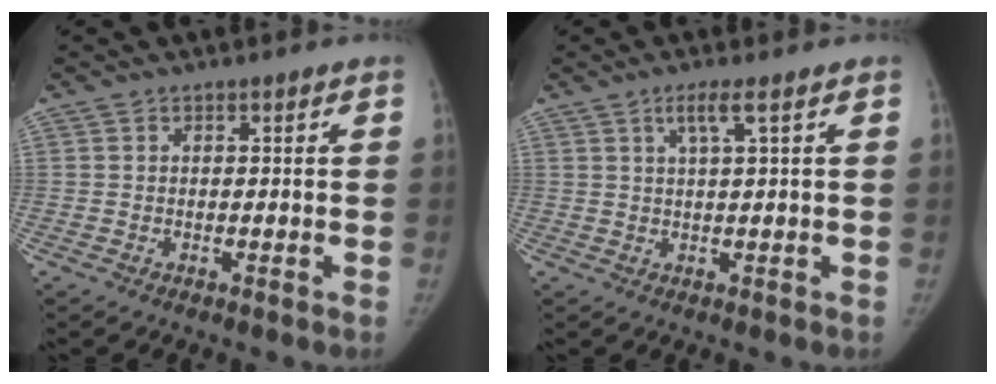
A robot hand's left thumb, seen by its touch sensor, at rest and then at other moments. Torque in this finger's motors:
{"motor_torque": [4.13, 0.88, 1.17, -0.90, 0.23]}